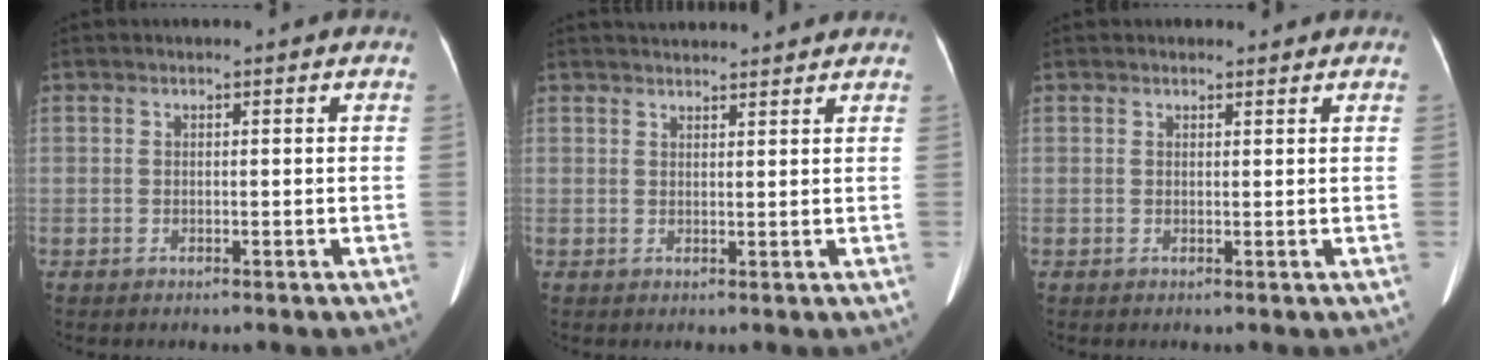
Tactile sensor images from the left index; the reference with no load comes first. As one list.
[{"total": 6.6, "force": [6.3, 0.8, 1.6], "torque": [-0.025, 0.028, 0.078]}, {"total": 0.9, "force": [0.8, 0.5, 0.0], "torque": [-0.009, -0.001, 0.010]}]